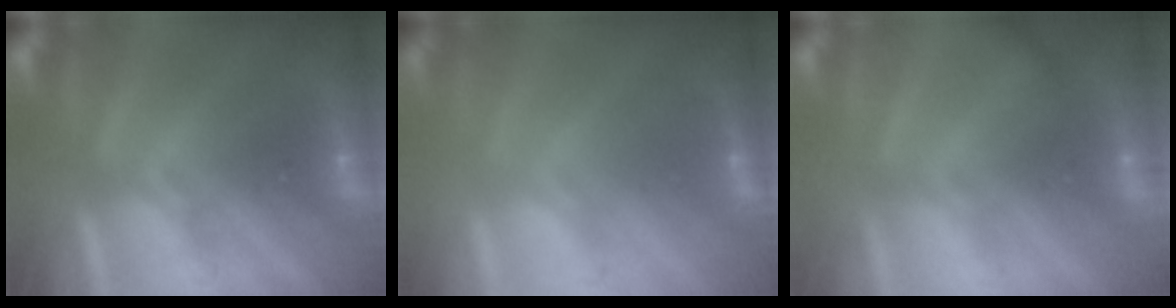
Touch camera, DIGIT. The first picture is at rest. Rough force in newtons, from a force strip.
{"total": 2.3}
{"total": 2.1}